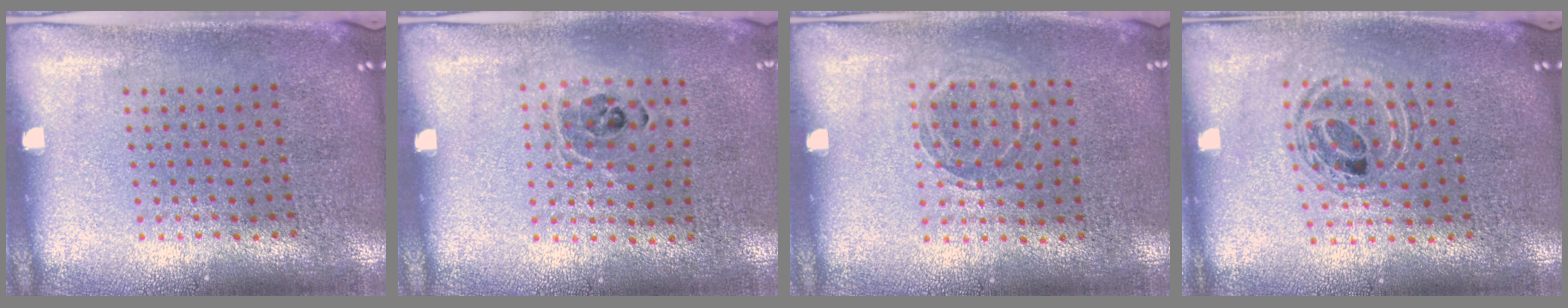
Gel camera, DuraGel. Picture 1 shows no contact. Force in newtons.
{"total": 0.8, "press": 0.8, "slide": 0.2}
{"total": 1.0, "press": 1.0, "slide": 0.1}
{"total": 0.5, "press": 0.5, "slide": 0.2}